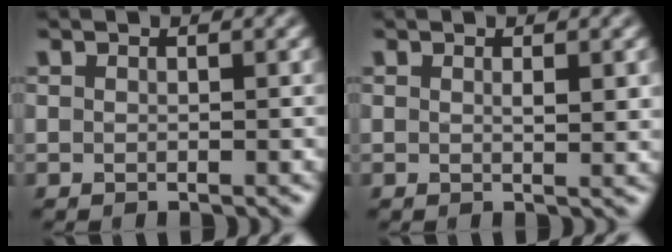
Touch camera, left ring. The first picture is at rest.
{"total": 1.3, "force": [0.4, 0.3, 1.2], "torque": [-0.017, -0.004, 0.007]}